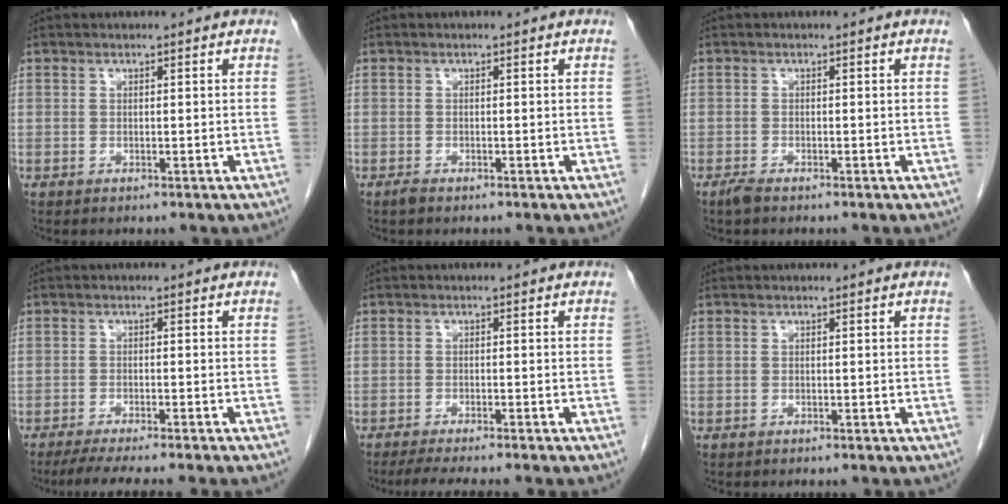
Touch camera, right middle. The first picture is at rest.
{"total": 0.7, "force": [-0.6, 0.2, 0.3], "torque": [-0.012, -0.002, -0.011]}
{"total": 1.3, "force": [-1.1, 0.3, 0.7], "torque": [-0.022, -0.003, -0.020]}
{"total": 7.6, "force": [-6.5, -0.7, 4.0], "torque": [-0.045, -0.019, -0.098]}
{"total": 6.2, "force": [-5.2, -0.4, 3.2], "torque": [-0.039, -0.014, -0.080]}
{"total": 0.0}